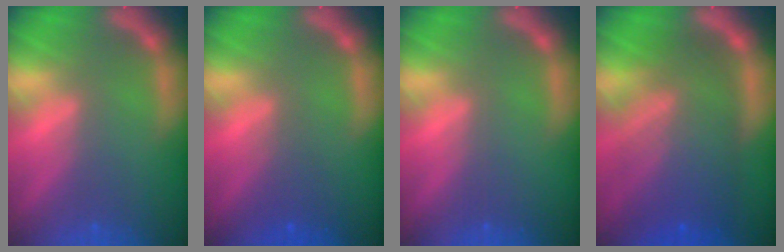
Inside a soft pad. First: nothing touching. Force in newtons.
{"total": 1.9}
{"total": 0.0}
{"total": 10.0}